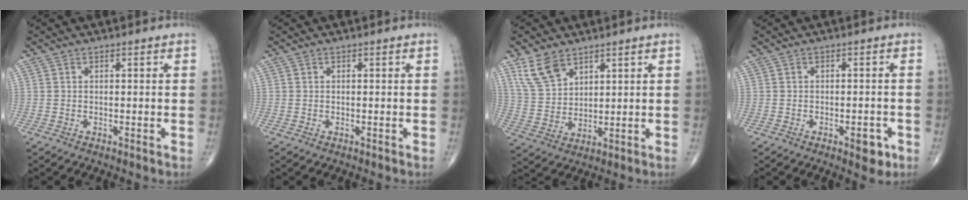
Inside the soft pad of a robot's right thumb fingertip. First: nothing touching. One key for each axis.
{"total": 0.0}
{"total": 8.0, "fx": 5.3, "fy": 4.5, "fz": 3.9, "tx": -0.065, "ty": -0.021, "tz": 0.115}
{"total": 4.0, "fx": -1.8, "fy": 1.8, "fz": 3.0, "tx": -0.023, "ty": 0.003, "tz": -0.019}